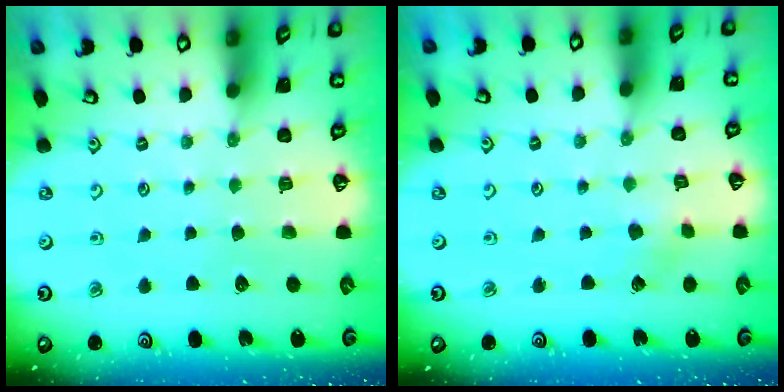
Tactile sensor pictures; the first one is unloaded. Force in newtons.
{"total": 2.7, "press": 2.7, "slide": 0.2}